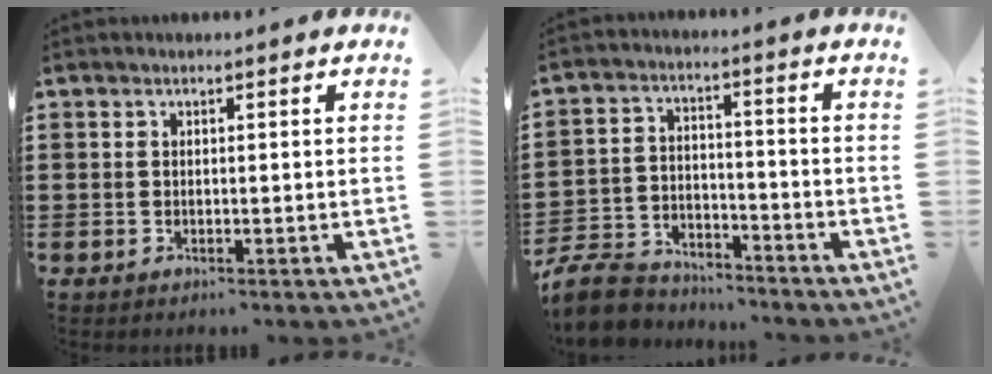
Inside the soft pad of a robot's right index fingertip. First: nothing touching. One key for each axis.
{"total": 7.5, "fx": -7.2, "fy": 1.8, "fz": 1.2, "tx": -0.037, "ty": 0.015, "tz": -0.144}